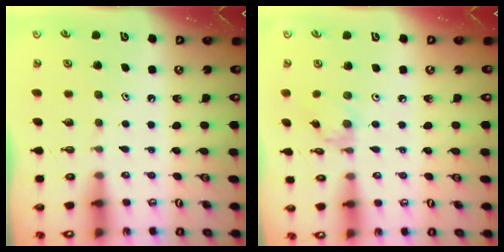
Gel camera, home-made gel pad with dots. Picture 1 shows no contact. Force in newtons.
{"total": 1.4, "press": 1.3, "slide": 0.2}